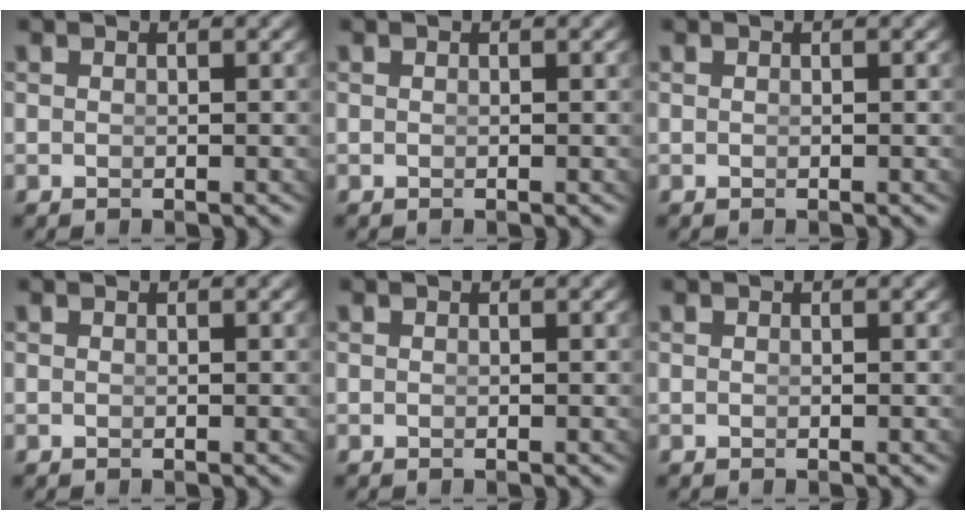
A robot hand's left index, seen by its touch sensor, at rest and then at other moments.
{"total": 0.0}
{"total": 0.0}
{"total": 0.0}
{"total": 0.0}
{"total": 0.0}